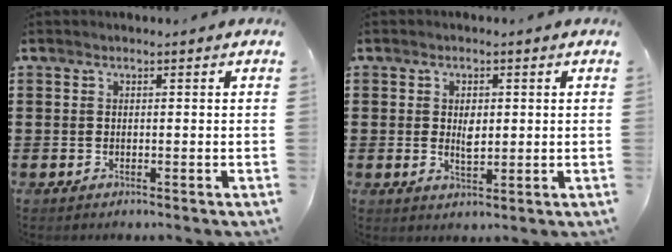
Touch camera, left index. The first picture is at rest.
{"total": 2.9, "force": [0.4, 1.5, 2.4], "torque": [-0.043, 0.003, 0.005]}